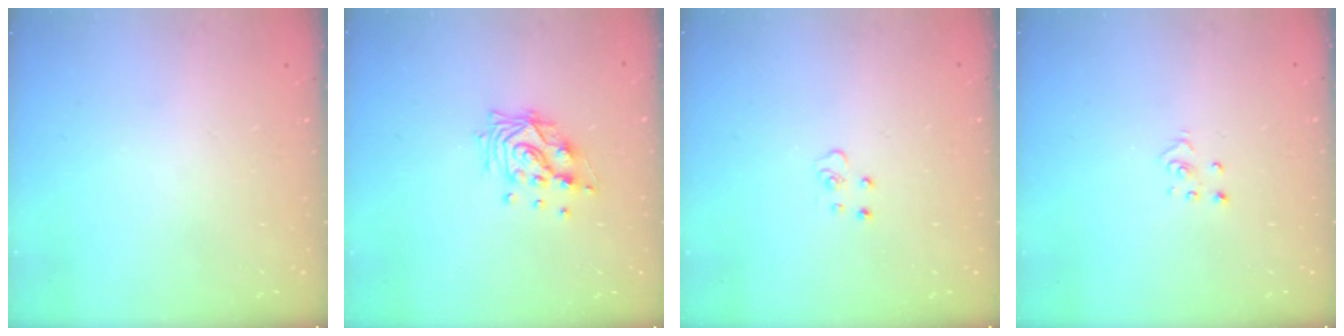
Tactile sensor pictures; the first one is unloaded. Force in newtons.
{"total": 11.5, "press": 11.4, "slide": 1.5}
{"total": 4.4, "press": 4.3, "slide": 0.3}
{"total": 2.8, "press": 2.8, "slide": 0.3}